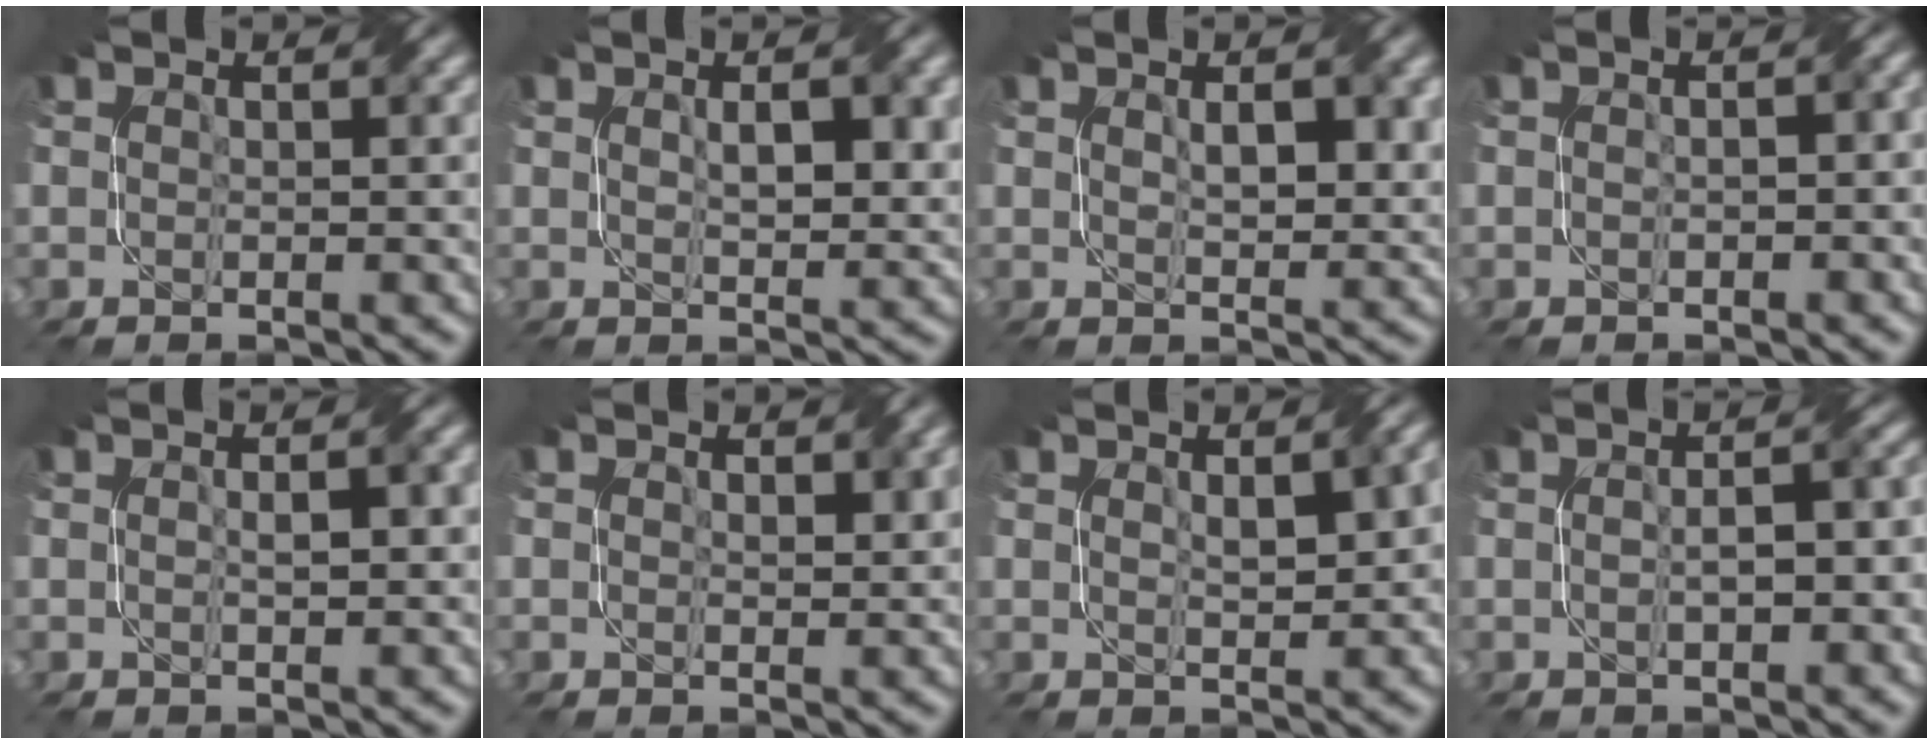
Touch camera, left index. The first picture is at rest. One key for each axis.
{"total": 3.5, "fx": 1.0, "fy": 1.3, "fz": 3.1, "tx": -0.056, "ty": 0.000, "tz": 0.021}
{"total": 3.3, "fx": 1.0, "fy": 1.4, "fz": 2.9, "tx": -0.051, "ty": -0.002, "tz": 0.023}
{"total": 1.3, "fx": -0.2, "fy": 0.5, "fz": 1.2, "tx": -0.020, "ty": 0.000, "tz": -0.002}
{"total": 1.9, "fx": 0.2, "fy": 0.5, "fz": 1.8, "tx": -0.032, "ty": 0.004, "tz": 0.004}
{"total": 1.2, "fx": 0.8, "fy": 0.5, "fz": 0.8, "tx": -0.011, "ty": -0.002, "tz": 0.016}
{"total": 3.0, "fx": 1.0, "fy": 0.9, "fz": 2.7, "tx": -0.045, "ty": 0.004, "tz": 0.020}
{"total": 4.2, "fx": -0.1, "fy": 1.7, "fz": 3.8, "tx": -0.045, "ty": 0.014, "tz": -0.005}